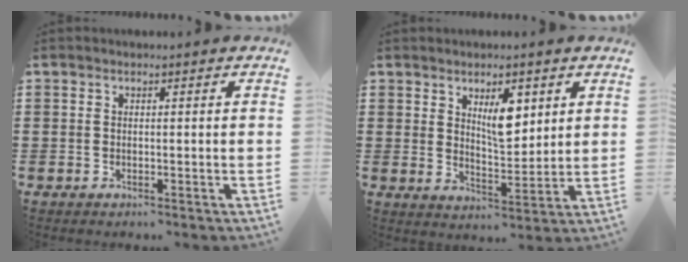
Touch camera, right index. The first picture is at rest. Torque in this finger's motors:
{"motor_torque": [0.14, 0.21, 0.26, 0.04]}